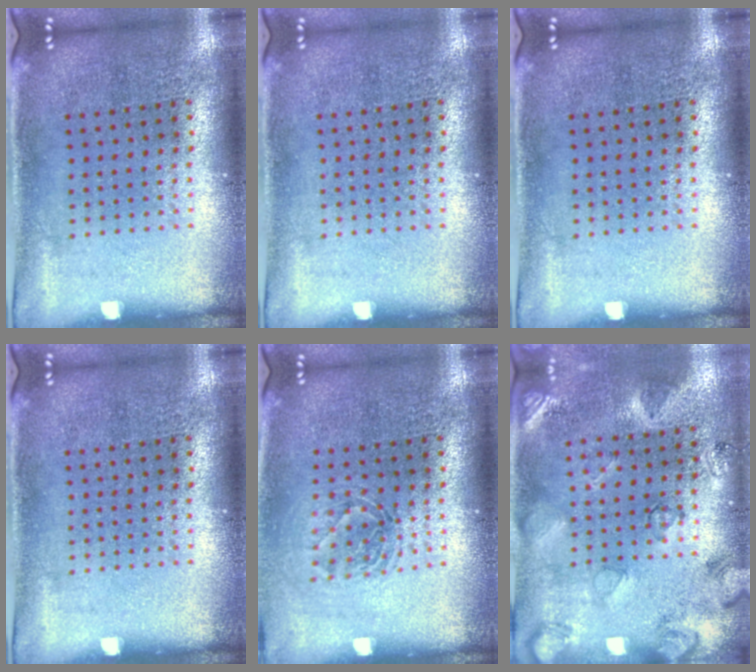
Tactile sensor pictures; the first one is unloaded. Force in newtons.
{"total": 0.0}
{"total": 0.0}
{"total": 0.0}
{"total": 1.2, "press": 1.1, "slide": 0.6}
{"total": 2.6, "press": 1.7, "slide": 1.9}